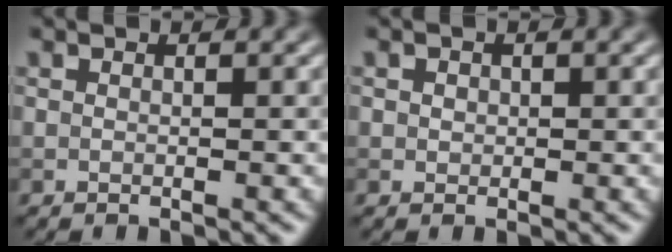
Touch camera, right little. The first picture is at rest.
{"total": 1.1, "force": [0.3, 1.0, 0.5], "torque": [-0.012, 0.000, 0.011]}